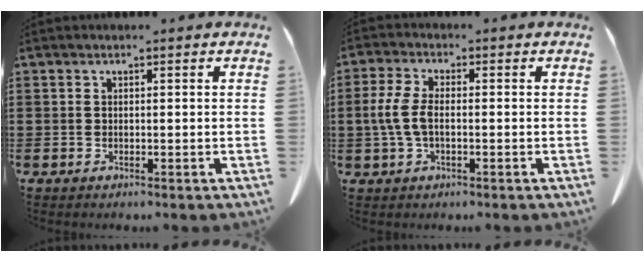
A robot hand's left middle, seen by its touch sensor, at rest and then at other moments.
{"total": 5.7, "force": [-0.4, 2.8, 5.0], "torque": [-0.126, -0.004, -0.016]}